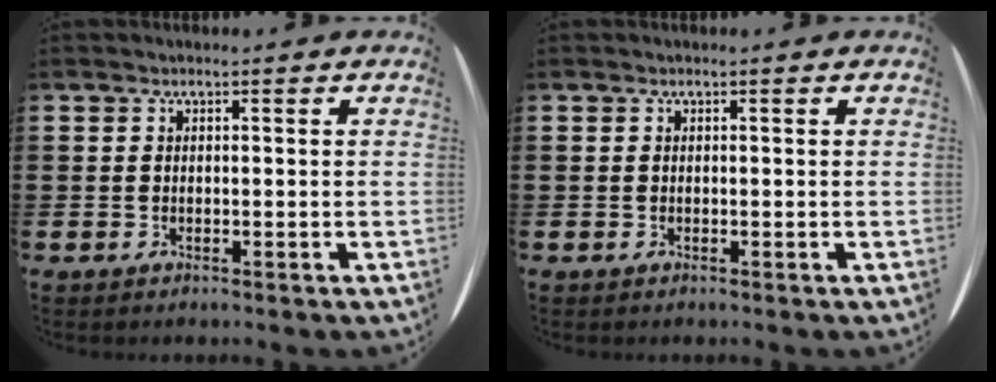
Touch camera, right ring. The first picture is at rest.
{"total": 0.0}